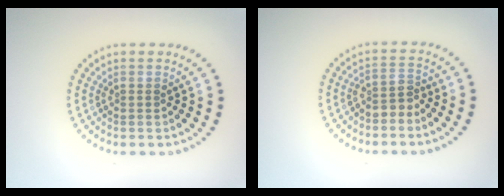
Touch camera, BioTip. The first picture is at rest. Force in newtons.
{"total": 2.0, "press": 1.4, "slide": 1.3}